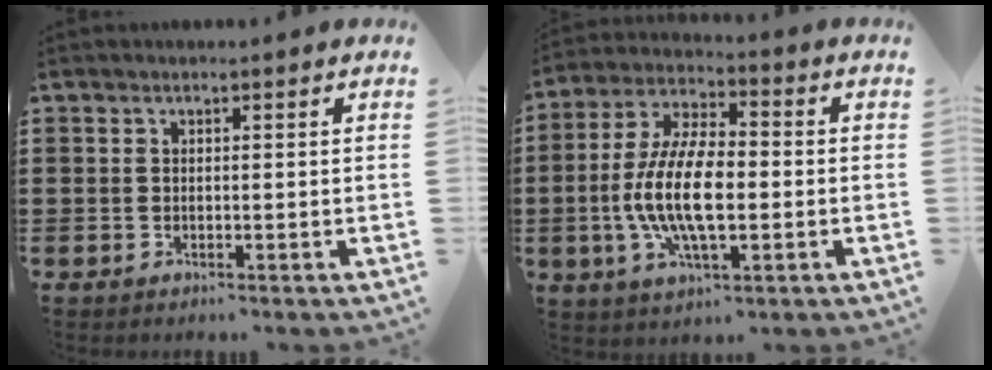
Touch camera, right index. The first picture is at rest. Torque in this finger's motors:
{"motor_torque": [2.14, 0.00, 1.06, 0.21]}